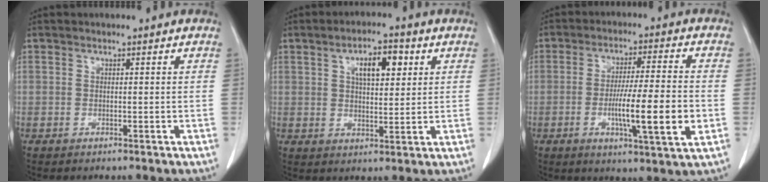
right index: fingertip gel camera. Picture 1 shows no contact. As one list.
[{"total": 6.9, "force": [2.6, 2.8, 5.7], "torque": [-0.094, 0.010, 0.044]}, {"total": 11.8, "force": [-2.8, 0.3, 11.4], "torque": [-0.190, -0.011, -0.050]}]